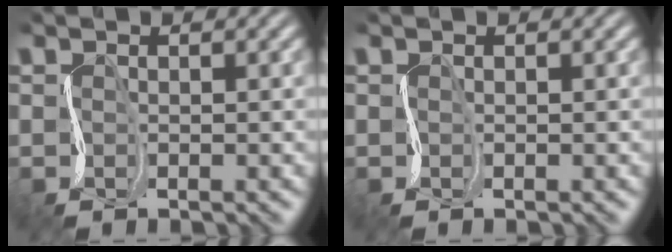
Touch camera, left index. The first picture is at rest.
{"total": 0.0}